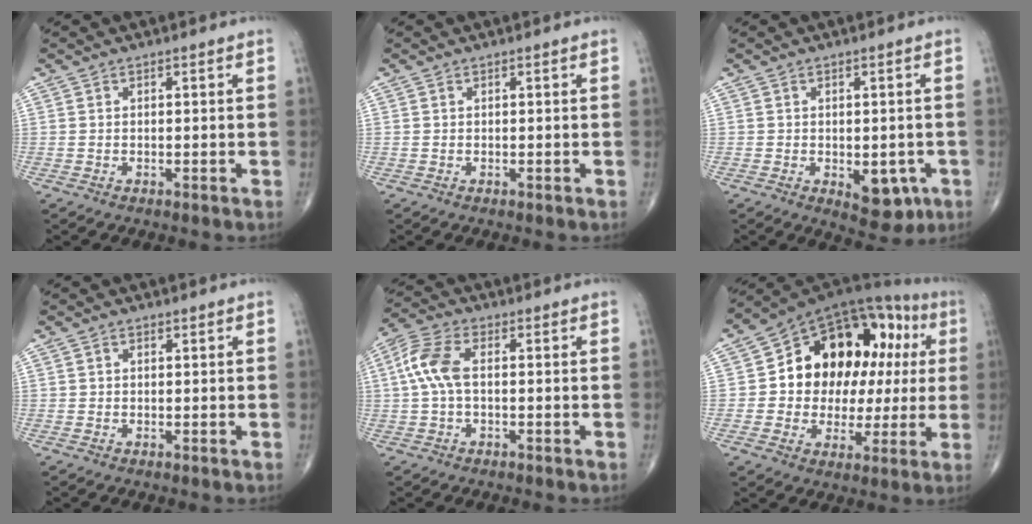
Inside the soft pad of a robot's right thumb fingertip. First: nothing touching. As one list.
[{"total": 0.0}, {"total": 7.1, "force": [-2.2, 4.0, 5.4], "torque": [-0.041, -0.002, -0.017]}, {"total": 0.7, "force": [0.4, 0.5, 0.3], "torque": [0.000, -0.001, 0.005]}, {"total": 7.5, "force": [0.5, 3.7, 6.4], "torque": [-0.157, 0.021, 0.005]}, {"total": 22.6, "force": [3.4, 15.7, 15.9], "torque": [-0.173, 0.045, 0.057]}]